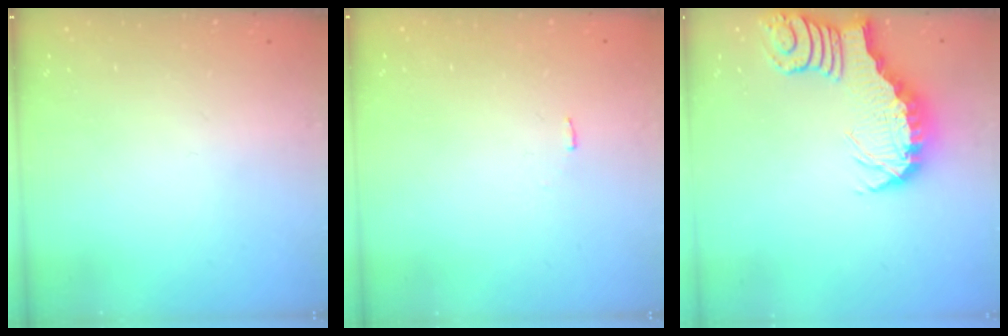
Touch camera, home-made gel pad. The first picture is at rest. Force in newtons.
{"total": 4.0, "press": 4.0, "slide": 0.4}
{"total": 3.0, "press": 2.9, "slide": 0.6}